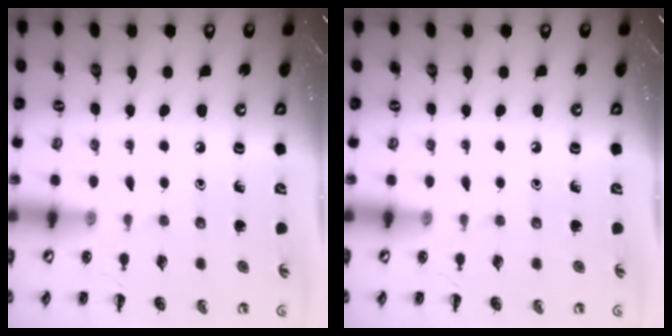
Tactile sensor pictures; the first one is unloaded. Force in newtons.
{"total": 0.0}